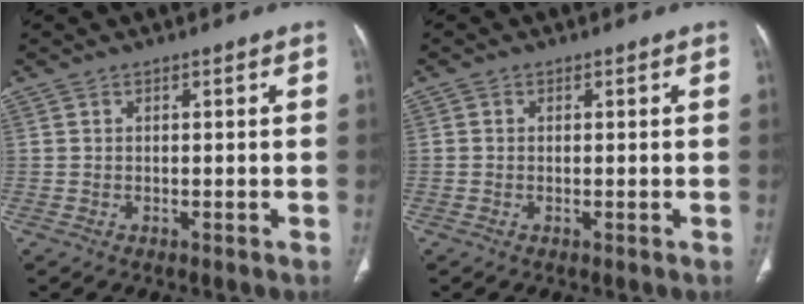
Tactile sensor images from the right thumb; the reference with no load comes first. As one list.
[{"total": 0.0}]